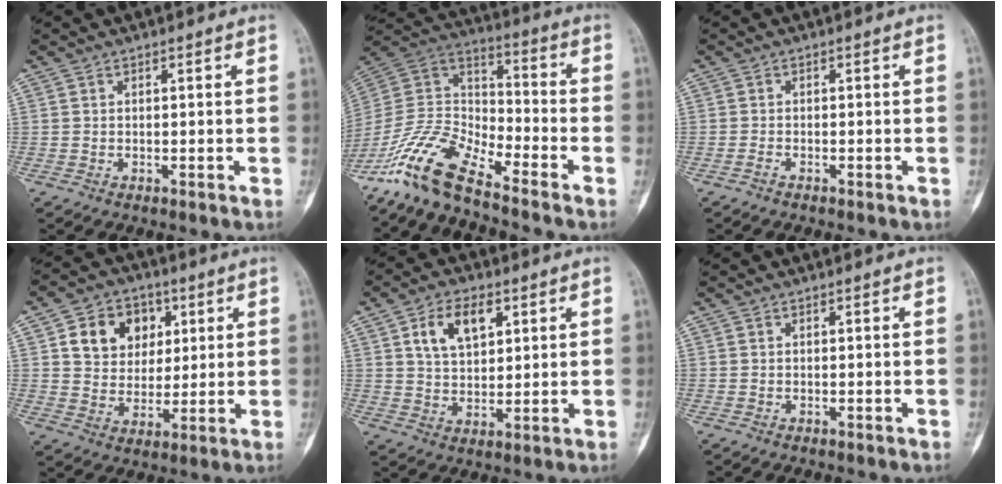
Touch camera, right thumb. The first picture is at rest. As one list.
[{"total": 13.7, "force": [-11.3, 3.7, 6.8], "torque": [-0.132, 0.080, -0.231]}, {"total": 0.8, "force": [-0.7, 0.3, 0.4], "torque": [-0.014, 0.004, -0.014]}, {"total": 11.7, "force": [4.0, 9.5, 5.6], "torque": [-0.047, -0.008, 0.070]}, {"total": 9.2, "force": [3.7, 5.5, 6.4], "torque": [-0.090, -0.009, 0.069]}, {"total": 0.0}]